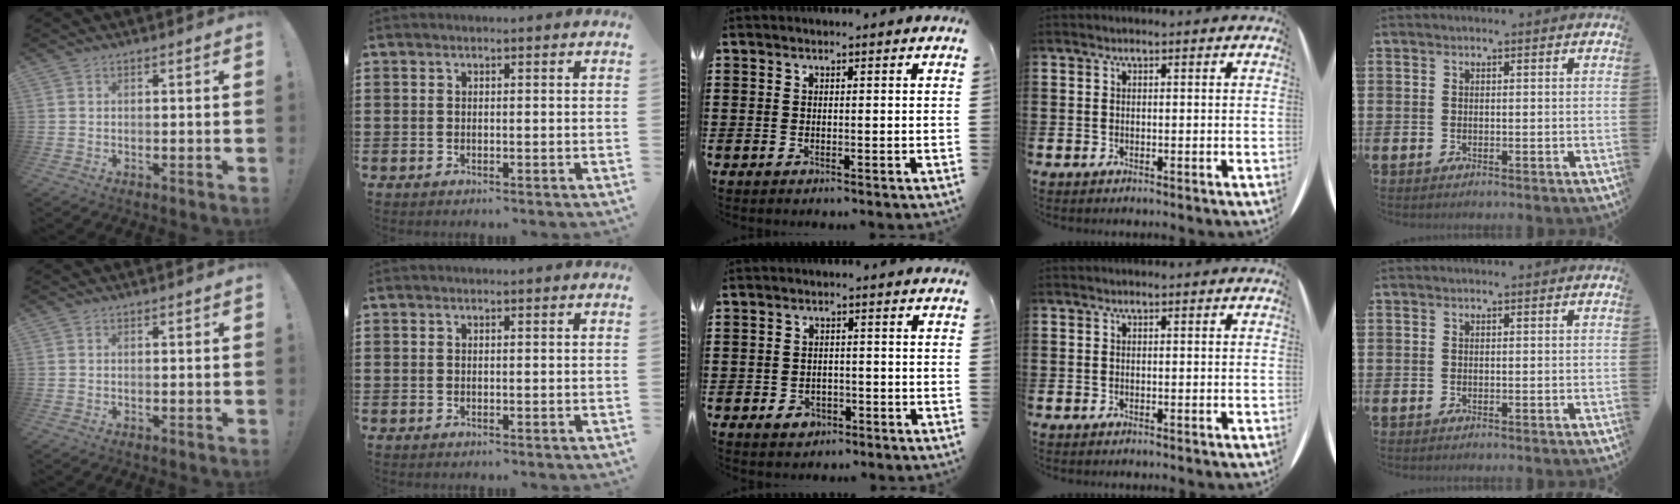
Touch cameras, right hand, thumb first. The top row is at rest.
{"middle": {"total": 2.3, "force": [-1.5, 1.6, 0.8], "torque": [-0.018, 0.002, -0.031]}}